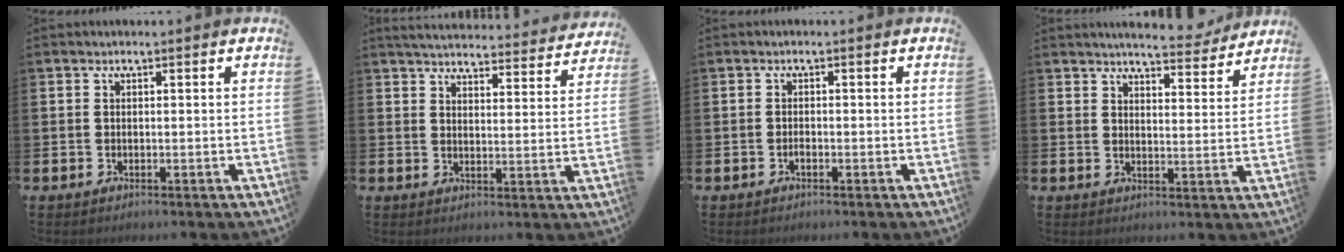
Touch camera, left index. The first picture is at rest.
{"total": 4.8, "force": [4.7, 0.5, 0.6], "torque": [-0.027, -0.034, 0.081]}
{"total": 0.7, "force": [-0.5, 0.2, 0.4], "torque": [-0.013, -0.003, -0.007]}
{"total": 4.9, "force": [4.8, 0.4, 0.9], "torque": [-0.022, -0.031, 0.085]}